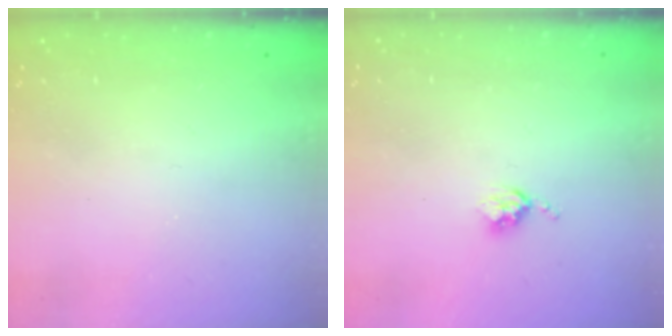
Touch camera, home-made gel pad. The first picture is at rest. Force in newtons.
{"total": 3.4, "press": 3.4, "slide": 0.4}